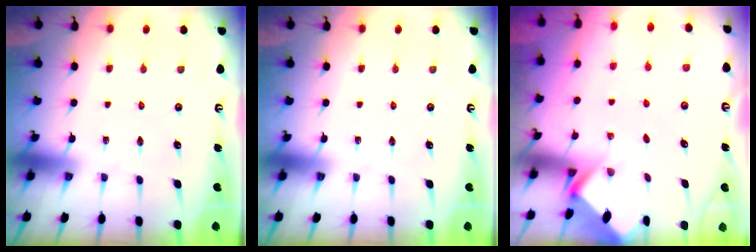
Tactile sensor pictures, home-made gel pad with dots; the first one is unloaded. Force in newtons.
{"total": 0.0}
{"total": 2.2, "press": 2.2, "slide": 0.1}